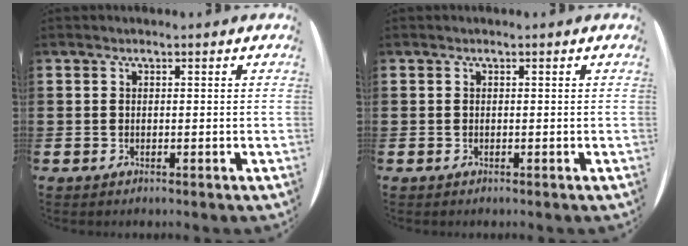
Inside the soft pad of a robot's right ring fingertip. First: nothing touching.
{"total": 0.0}